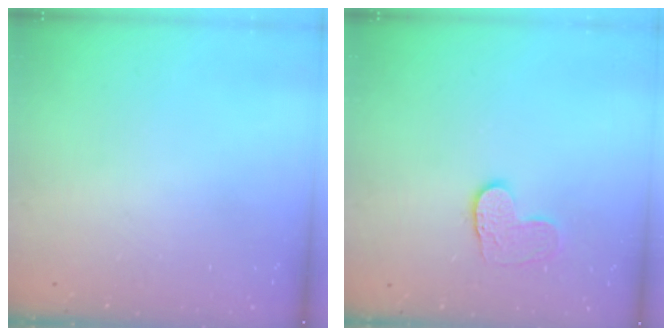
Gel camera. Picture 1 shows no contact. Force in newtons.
{"total": 7.6, "press": 7.6, "slide": 0.4}